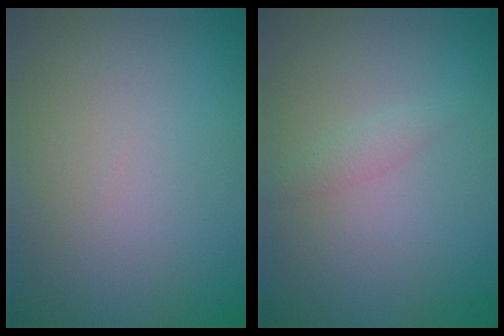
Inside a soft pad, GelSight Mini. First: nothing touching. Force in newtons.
{"total": 1.2, "press": 1.2, "slide": 0.0}